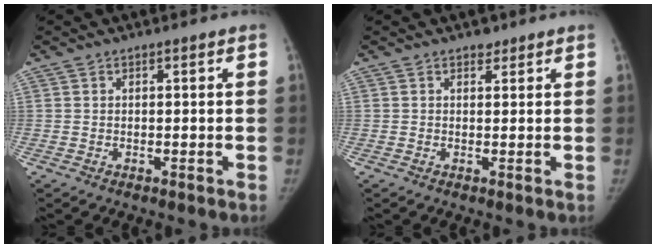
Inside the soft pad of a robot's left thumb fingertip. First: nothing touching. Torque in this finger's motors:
{"motor_torque": [0.29, -0.22, 0.54, -0.30, 0.07]}